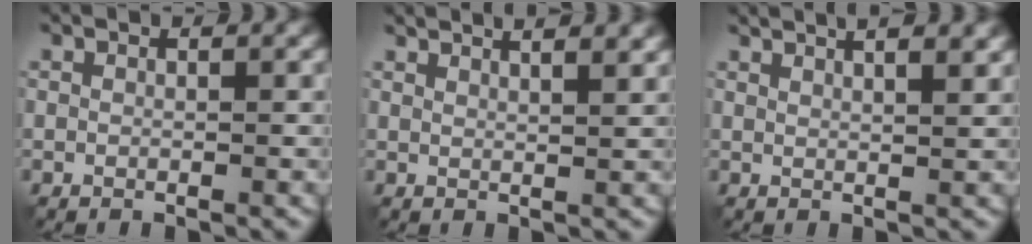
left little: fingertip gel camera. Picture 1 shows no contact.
{"total": 5.9, "force": [4.3, 2.0, 3.5], "torque": [-0.022, 0.029, 0.032]}
{"total": 6.8, "force": [4.6, 2.6, 4.3], "torque": [-0.030, 0.033, 0.036]}